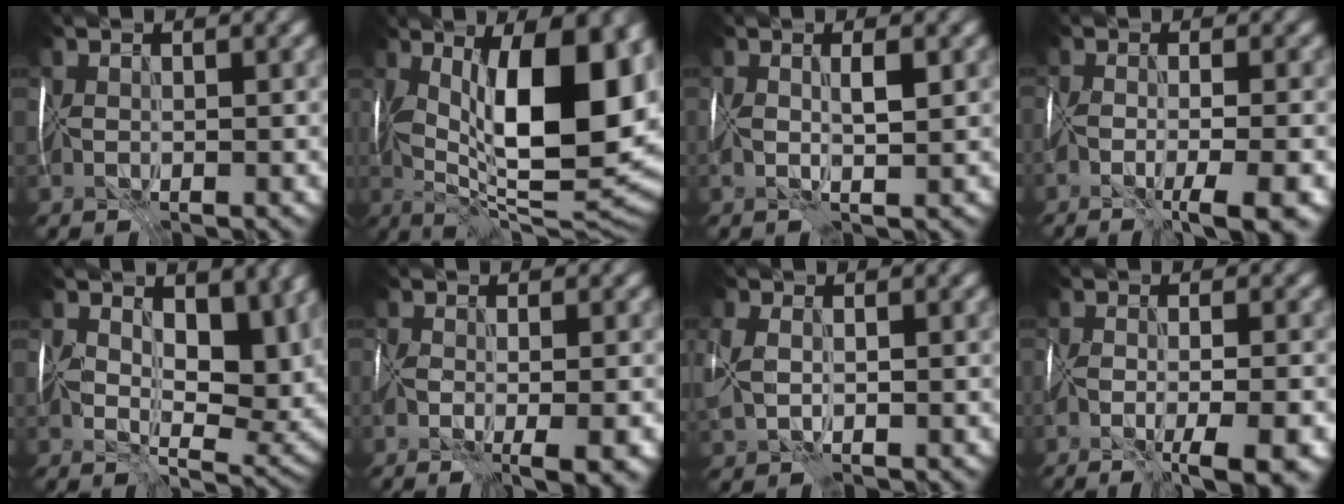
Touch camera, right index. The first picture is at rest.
{"total": 16.9, "force": [2.4, 6.5, 15.4], "torque": [-0.219, 0.004, 0.036]}
{"total": 2.2, "force": [0.5, 0.4, 2.1], "torque": [-0.044, 0.004, 0.006]}
{"total": 6.6, "force": [-3.4, 1.7, 5.4], "torque": [-0.073, -0.011, -0.051]}
{"total": 8.4, "force": [2.3, 4.9, 6.4], "torque": [-0.109, -0.018, 0.036]}
{"total": 5.6, "force": [-2.2, 1.9, 4.7], "torque": [-0.064, -0.011, -0.025]}
{"total": 4.6, "force": [-0.2, 3.3, 3.3], "torque": [-0.076, -0.006, 0.002]}
{"total": 8.1, "force": [-4.3, 2.4, 6.4], "torque": [-0.085, -0.014, -0.058]}